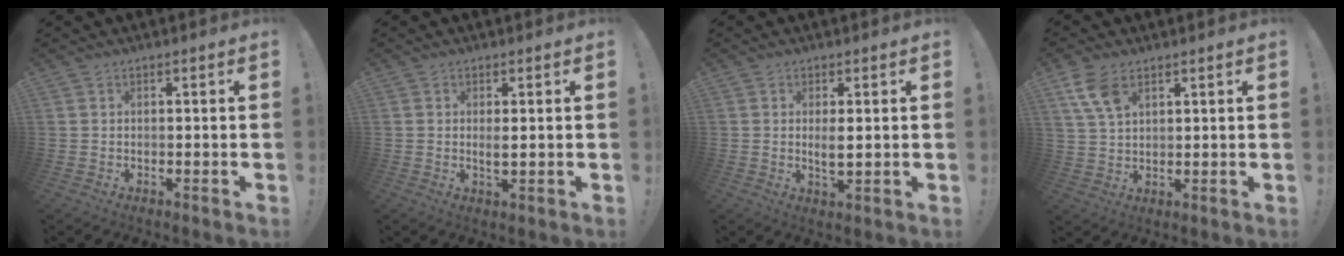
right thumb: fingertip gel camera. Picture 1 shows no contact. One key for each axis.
{"total": 2.1, "fx": 0.7, "fy": 0.4, "fz": 1.9, "tx": -0.023, "ty": -0.008, "tz": 0.009}
{"total": 3.2, "fx": 0.8, "fy": 1.0, "fz": 3.0, "tx": -0.052, "ty": -0.010, "tz": 0.009}
{"total": 7.9, "fx": 4.4, "fy": 4.1, "fz": 5.1, "tx": -0.091, "ty": -0.013, "tz": 0.086}